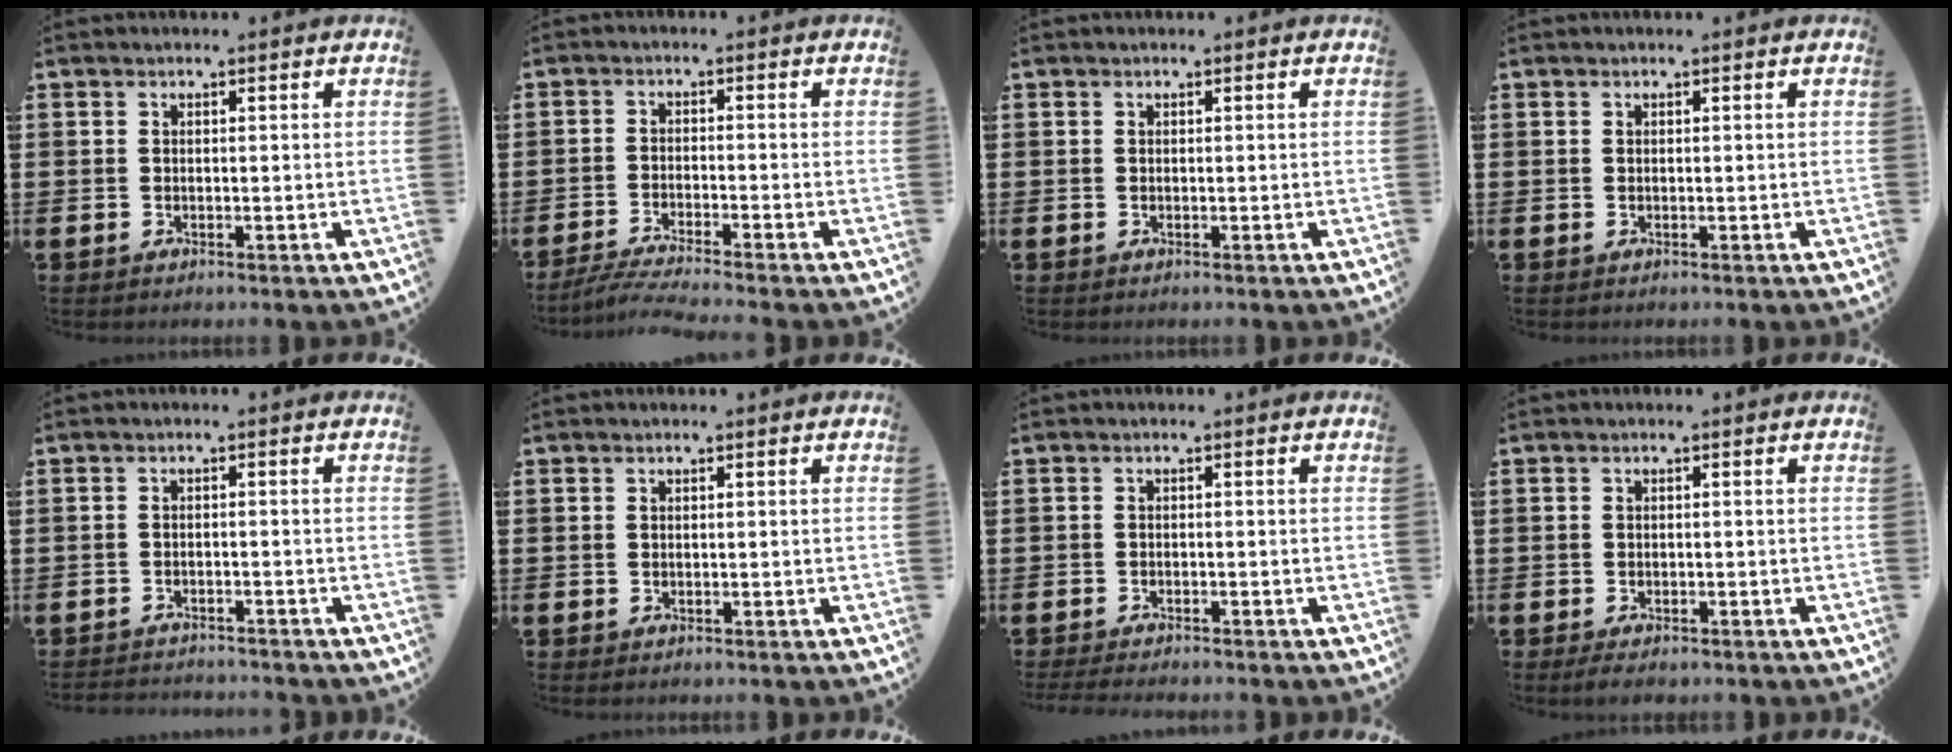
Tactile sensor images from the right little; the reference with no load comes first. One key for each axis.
{"total": 3.2, "fx": -2.8, "fy": -0.2, "fz": 1.6, "tx": -0.023, "ty": -0.004, "tz": -0.051}
{"total": 0.0}
{"total": 0.0}
{"total": 1.6, "fx": -1.6, "fy": 0.0, "fz": -0.2, "tx": -0.002, "ty": 0.003, "tz": -0.035}
{"total": 0.0}
{"total": 1.1, "fx": -1.1, "fy": 0.0, "fz": 0.3, "tx": -0.007, "ty": 0.002, "tz": -0.022}
{"total": 0.9, "fx": -0.6, "fy": 0.3, "fz": 0.6, "tx": -0.013, "ty": -0.001, "tz": -0.013}